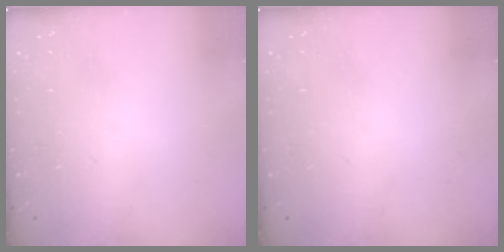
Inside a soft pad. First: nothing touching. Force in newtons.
{"total": 0.0}